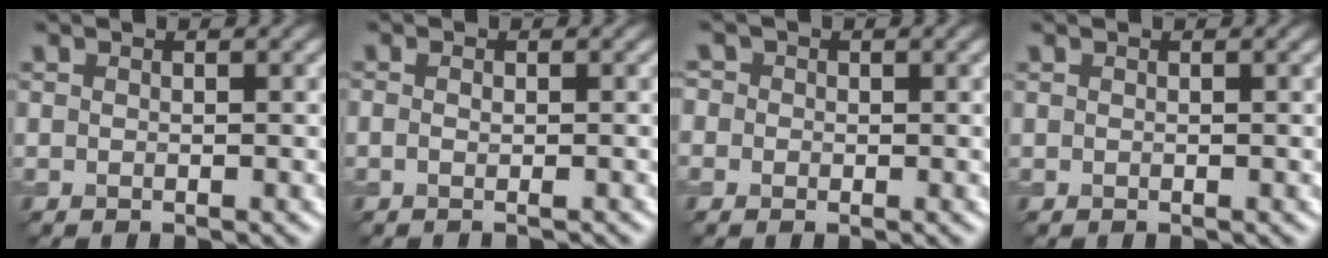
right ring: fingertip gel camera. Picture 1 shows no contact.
{"total": 1.3, "force": [-0.5, 0.5, 1.0], "torque": [-0.016, 0.002, -0.005]}
{"total": 1.8, "force": [0.4, 1.7, 0.6], "torque": [-0.001, 0.015, -0.014]}
{"total": 0.0}